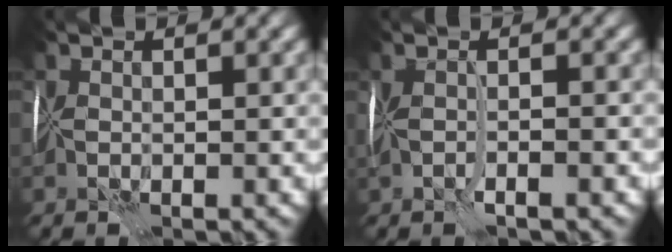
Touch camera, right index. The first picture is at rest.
{"total": 1.4, "force": [-0.7, -1.1, 0.3], "torque": [-0.007, -0.005, -0.015]}